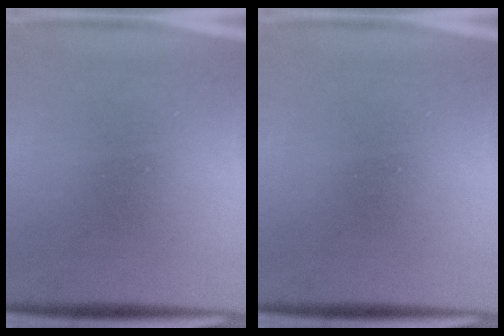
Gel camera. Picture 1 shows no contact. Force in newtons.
{"total": 0.0}